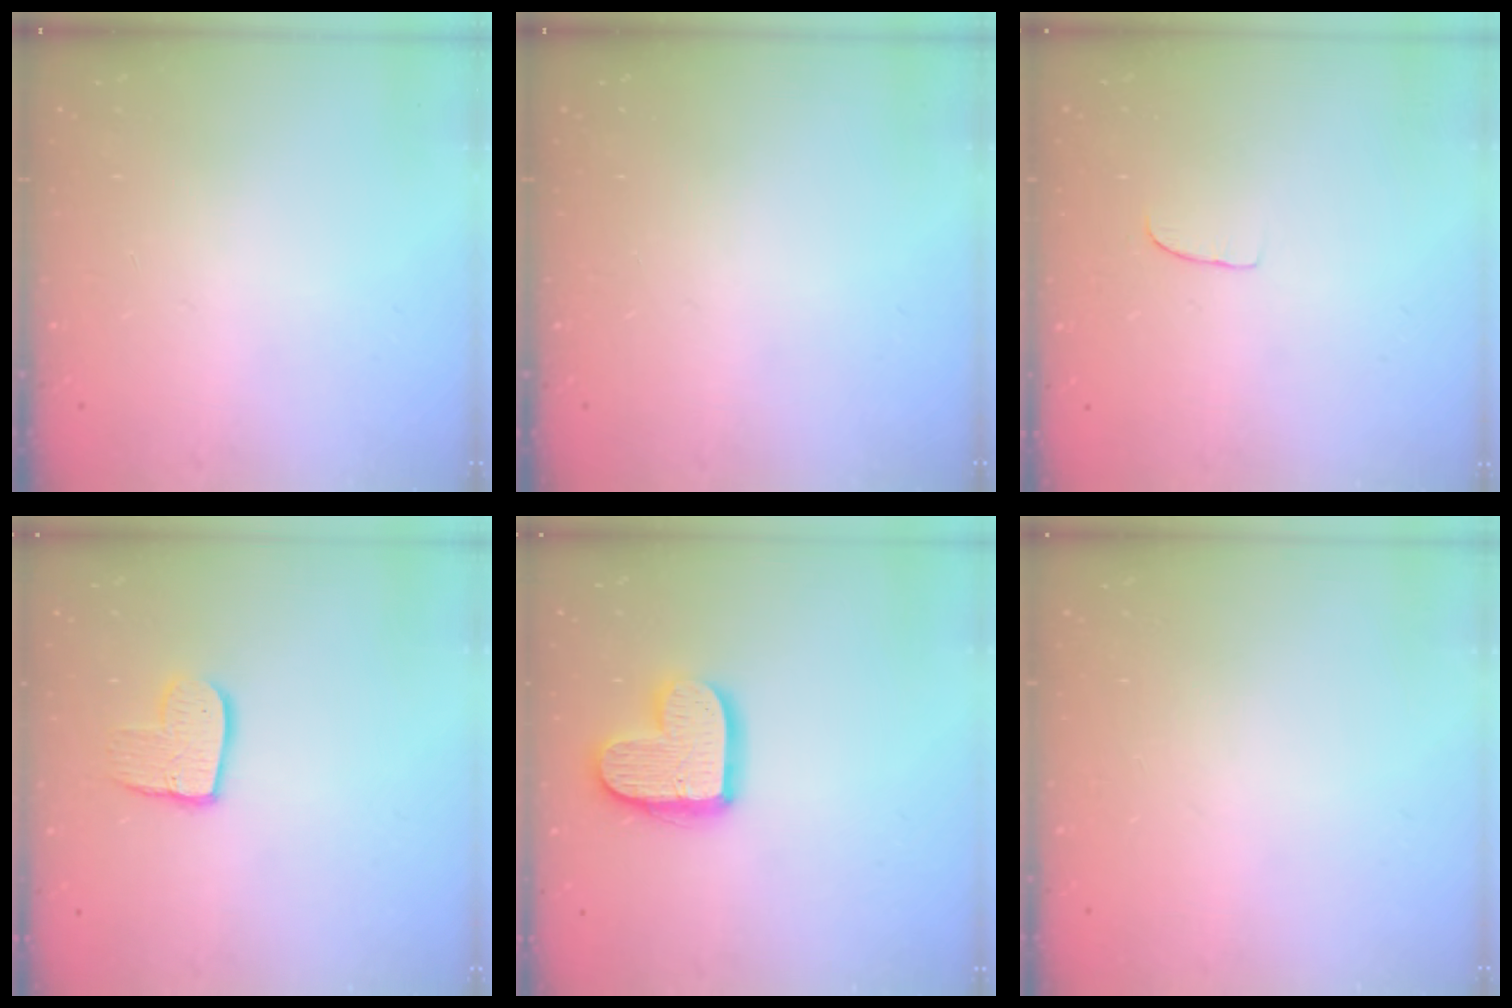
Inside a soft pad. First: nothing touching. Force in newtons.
{"total": 0.0}
{"total": 5.7, "press": 5.7, "slide": 0.5}
{"total": 9.8, "press": 9.8, "slide": 0.7}
{"total": 14.2, "press": 14.2, "slide": 1.1}
{"total": 0.0}